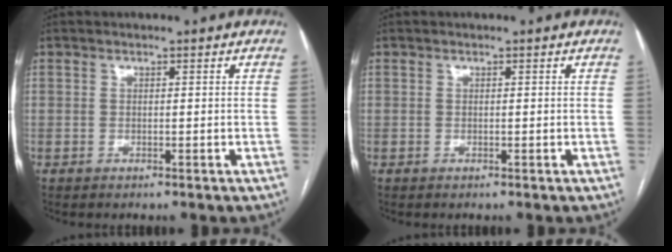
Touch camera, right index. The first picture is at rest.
{"total": 0.0}